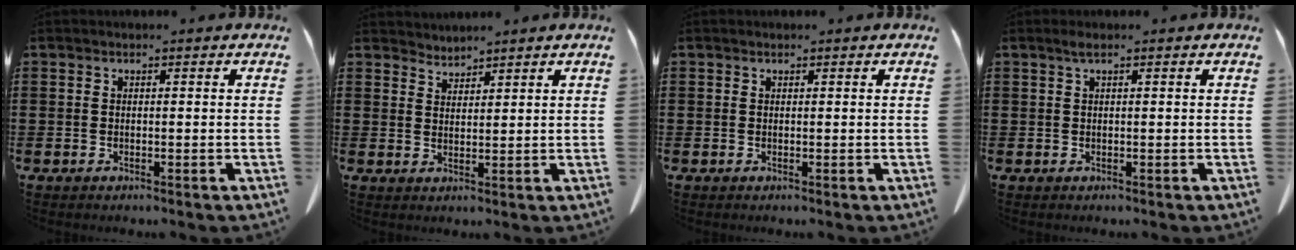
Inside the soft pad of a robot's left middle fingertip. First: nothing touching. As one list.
[{"total": 2.3, "force": [2.2, -0.1, -0.5], "torque": [0.003, -0.007, 0.043]}, {"total": 0.0}, {"total": 1.0, "force": [0.4, 0.0, 0.9], "torque": [-0.019, 0.000, 0.008]}]